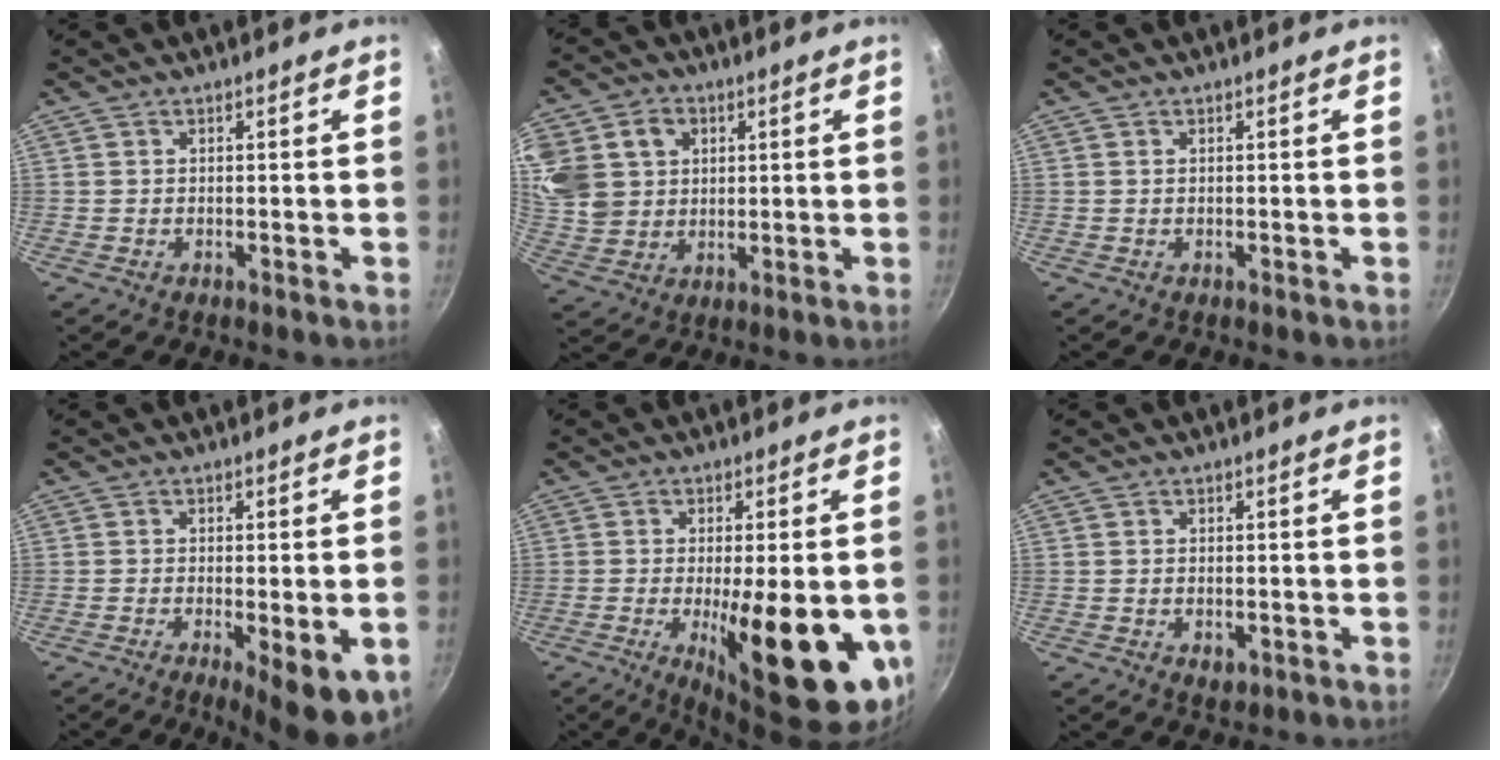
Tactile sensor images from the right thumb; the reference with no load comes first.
{"total": 19.0, "force": [5.4, 15.7, 9.3], "torque": [-0.217, 0.021, 0.110]}
{"total": 0.0}
{"total": 10.3, "force": [-3.4, 3.0, 9.3], "torque": [-0.118, -0.004, -0.041]}
{"total": 19.1, "force": [-4.4, 5.8, 17.7], "torque": [-0.229, -0.010, -0.050]}
{"total": 2.3, "force": [-0.5, 1.5, 1.7], "torque": [-0.025, -0.006, -0.005]}